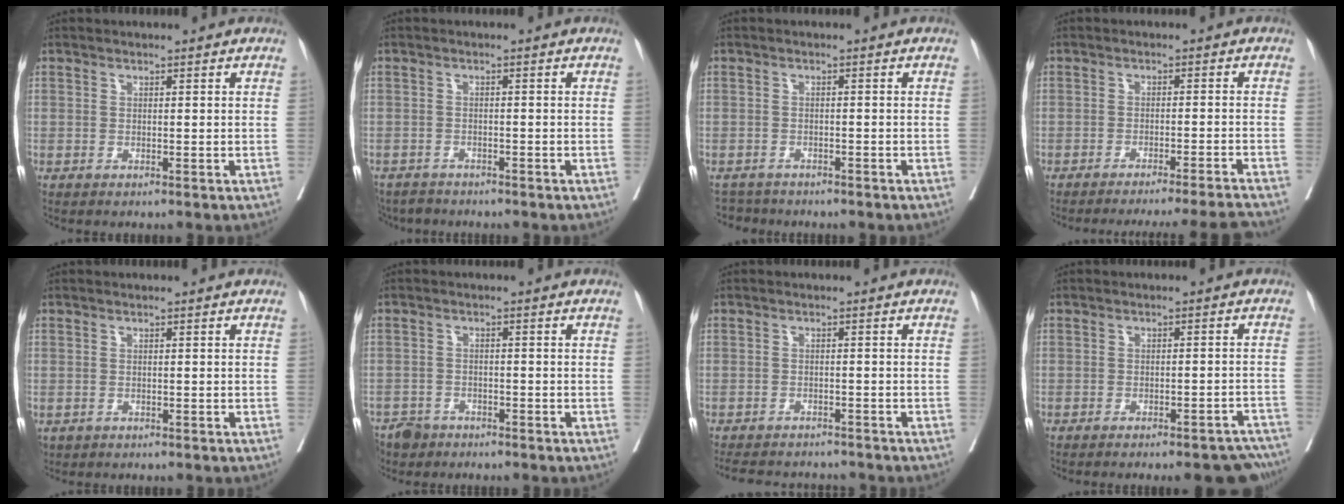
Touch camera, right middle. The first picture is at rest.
{"total": 4.6, "force": [-4.3, 1.6, 0.1], "torque": [0.004, -0.008, -0.072]}
{"total": 4.1, "force": [-3.9, 1.5, 0.1], "torque": [-0.003, -0.005, -0.059]}
{"total": 13.0, "force": [-12.3, -2.6, 3.3], "torque": [-0.029, -0.015, -0.162]}
{"total": 1.3, "force": [-0.5, 1.1, 0.5], "torque": [-0.013, 0.000, 0.001]}
{"total": 4.9, "force": [-3.9, 2.8, 0.7], "torque": [-0.013, -0.002, -0.070]}
{"total": 9.8, "force": [-9.1, 2.4, 2.5], "torque": [-0.049, 0.002, -0.121]}
{"total": 12.8, "force": [-11.9, 2.5, 4.3], "torque": [-0.031, 0.017, -0.126]}